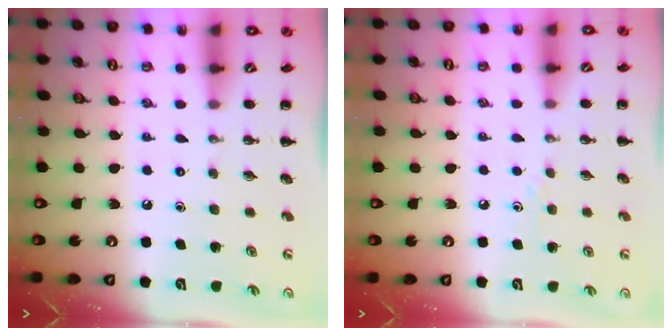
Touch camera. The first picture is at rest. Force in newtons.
{"total": 2.7, "press": 2.5, "slide": 1.0}